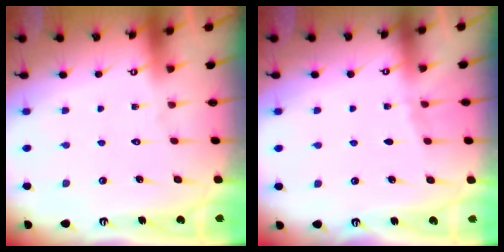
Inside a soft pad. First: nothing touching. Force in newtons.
{"total": 4.1, "press": 3.4, "slide": 2.4}